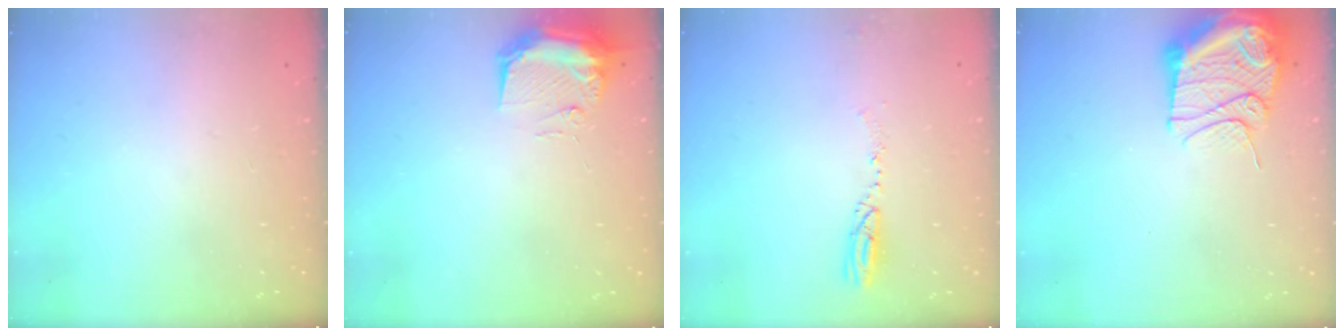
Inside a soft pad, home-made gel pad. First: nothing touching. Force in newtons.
{"total": 9.4, "press": 9.3, "slide": 0.9}
{"total": 3.7, "press": 3.6, "slide": 0.8}
{"total": 14.0, "press": 13.9, "slide": 1.7}